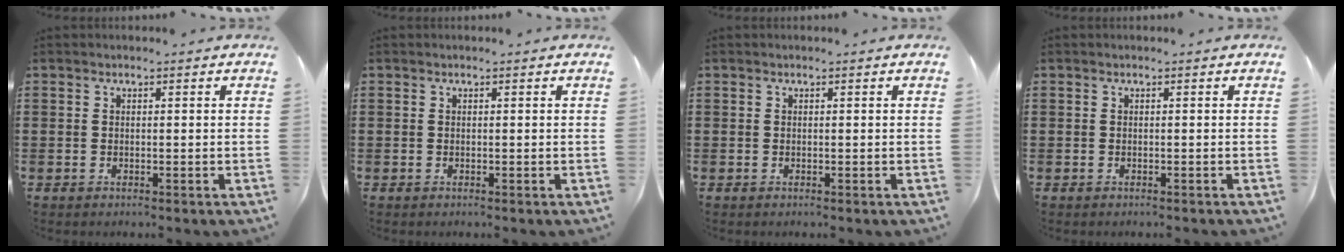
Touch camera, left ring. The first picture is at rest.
{"total": 0.0}
{"total": 0.0}
{"total": 0.0}